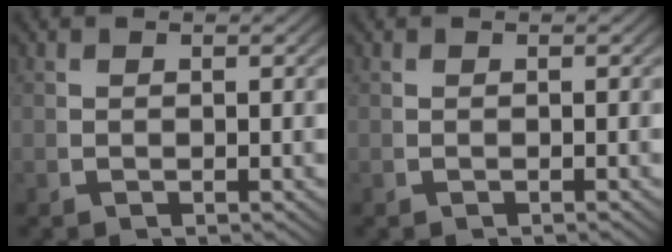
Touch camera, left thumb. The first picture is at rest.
{"total": 0.0}